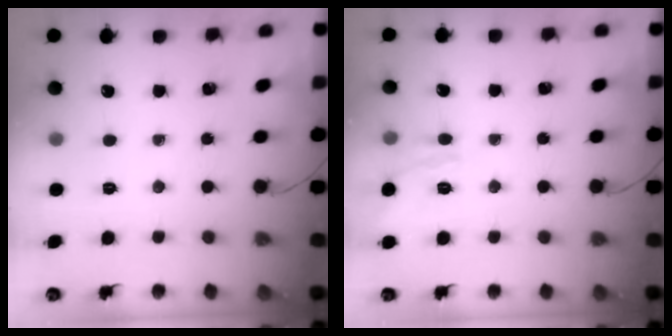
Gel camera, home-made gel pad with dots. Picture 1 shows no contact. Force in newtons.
{"total": 13.1, "press": 13.1, "slide": 0.6}